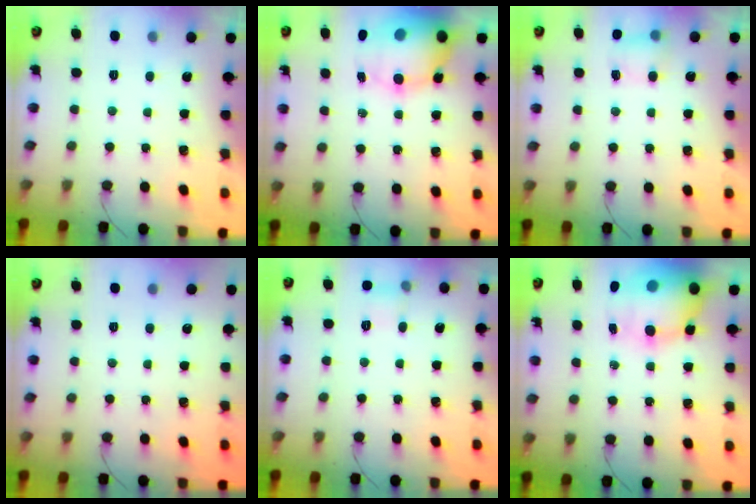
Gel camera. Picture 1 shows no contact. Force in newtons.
{"total": 12.4, "press": 12.1, "slide": 2.8}
{"total": 4.5, "press": 4.2, "slide": 1.6}
{"total": 0.0}
{"total": 5.8, "press": 5.6, "slide": 1.6}
{"total": 15.3, "press": 14.9, "slide": 3.7}